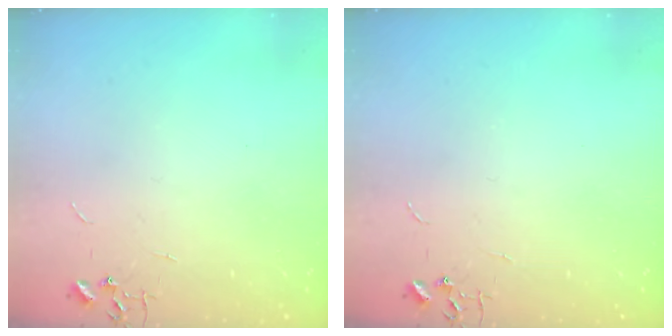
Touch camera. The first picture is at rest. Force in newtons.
{"total": 0.0}